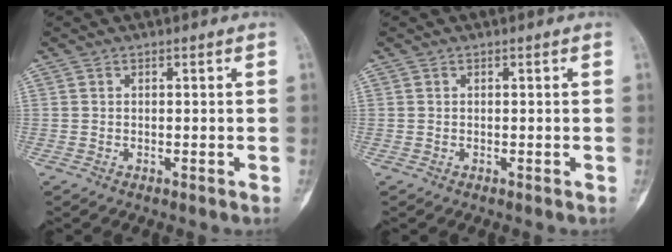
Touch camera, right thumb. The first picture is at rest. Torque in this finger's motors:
{"motor_torque": [-0.24, 0.30, 0.00, 0.00, 0.00]}